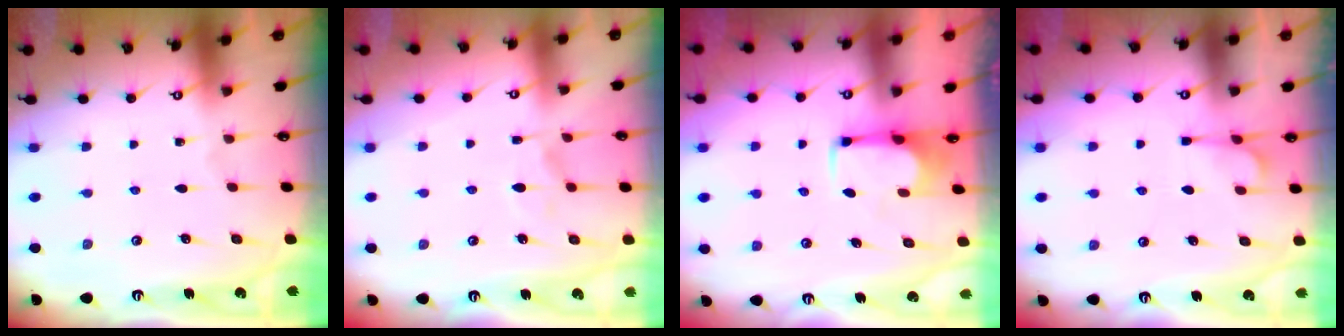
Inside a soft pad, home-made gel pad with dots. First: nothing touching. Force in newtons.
{"total": 6.7, "press": 6.6, "slide": 1.2}
{"total": 2.5, "press": 2.4, "slide": 0.9}
{"total": 1.3, "press": 0.2, "slide": 1.3}